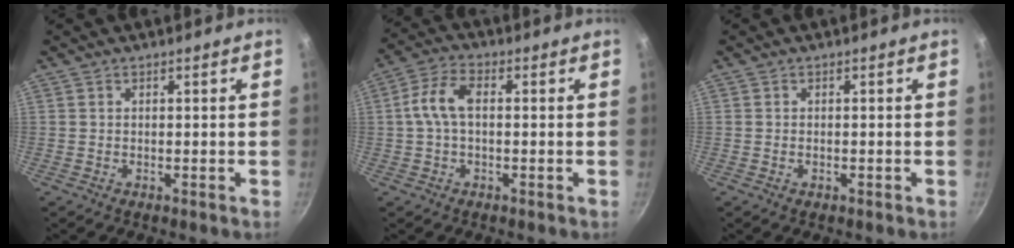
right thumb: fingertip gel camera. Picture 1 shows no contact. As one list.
[{"total": 6.9, "force": [0.4, 3.8, 5.8], "torque": [-0.121, 0.023, 0.001]}, {"total": 0.8, "force": [-0.3, 0.4, 0.6], "torque": [-0.012, 0.005, -0.003]}]